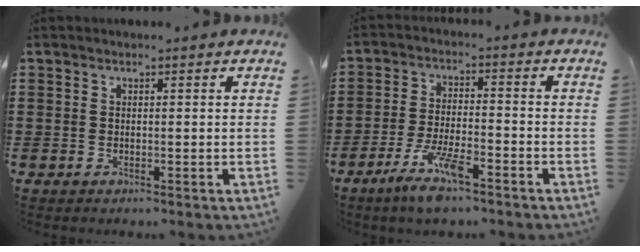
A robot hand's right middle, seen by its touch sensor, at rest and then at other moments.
{"total": 7.7, "force": [-5.1, 1.5, 5.7], "torque": [-0.123, -0.012, -0.094]}